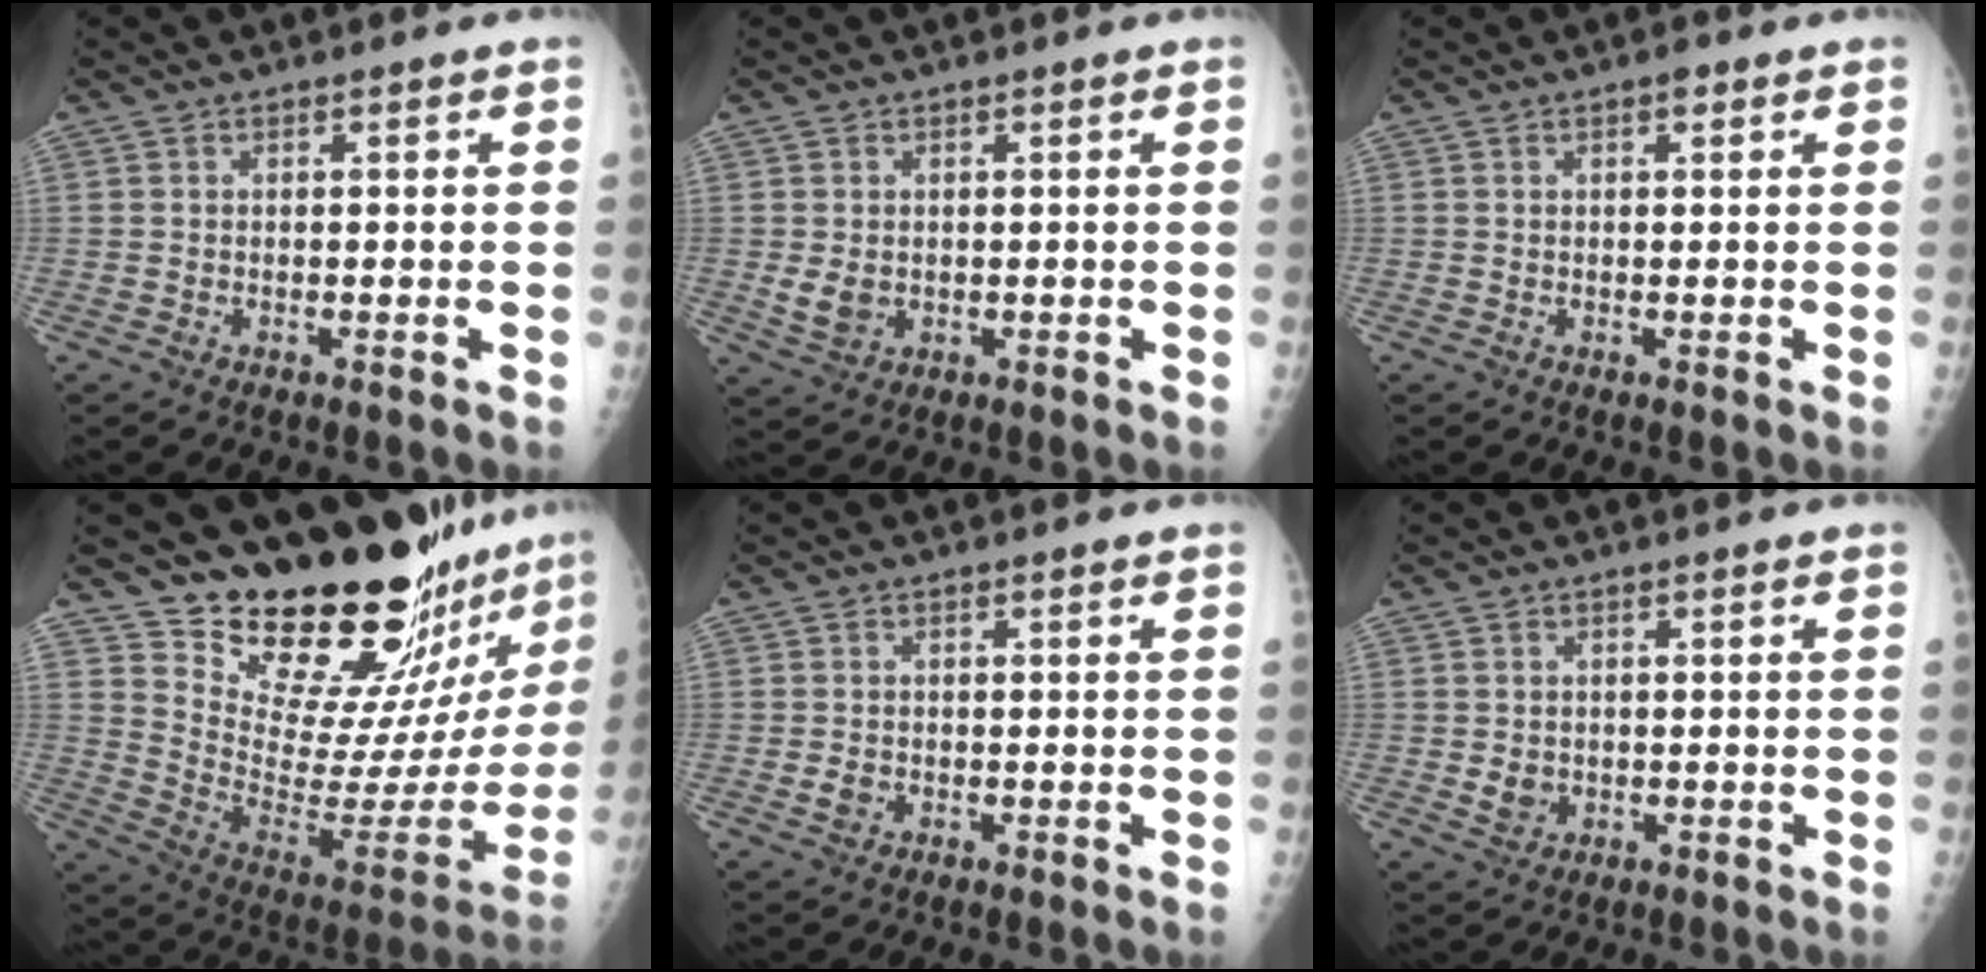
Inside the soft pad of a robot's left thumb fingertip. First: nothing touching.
{"total": 3.3, "force": [0.1, 2.7, 2.0], "torque": [-0.031, -0.007, 0.012]}
{"total": 1.3, "force": [0.8, 0.6, 0.9], "torque": [-0.008, -0.001, 0.008]}
{"total": 24.4, "force": [21.9, 4.6, 9.7], "torque": [-0.104, -0.215, 0.315]}
{"total": 1.5, "force": [-0.3, 1.3, 0.8], "torque": [-0.010, 0.001, -0.002]}
{"total": 2.6, "force": [-0.1, 2.3, 1.2], "torque": [-0.012, -0.001, 0.008]}